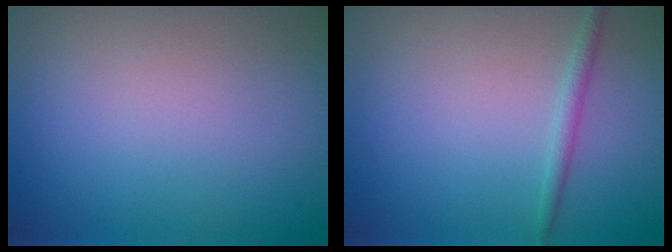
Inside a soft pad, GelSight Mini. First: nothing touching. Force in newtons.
{"total": 1.3, "press": 1.3, "slide": 0.1}